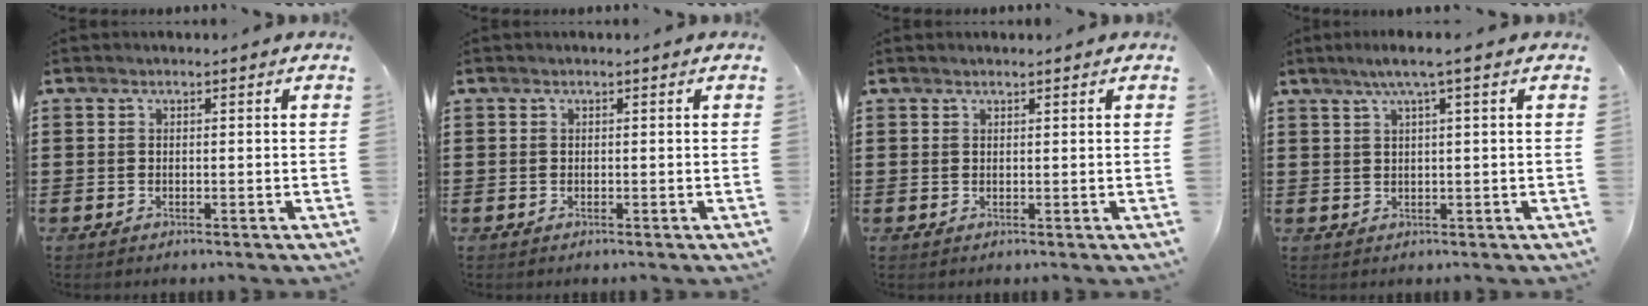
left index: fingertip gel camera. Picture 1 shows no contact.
{"total": 0.0}
{"total": 0.5, "force": [0.5, 0.0, 0.2], "torque": [-0.005, 0.000, 0.010]}
{"total": 3.0, "force": [1.4, -0.3, 2.7], "torque": [-0.052, -0.001, 0.022]}